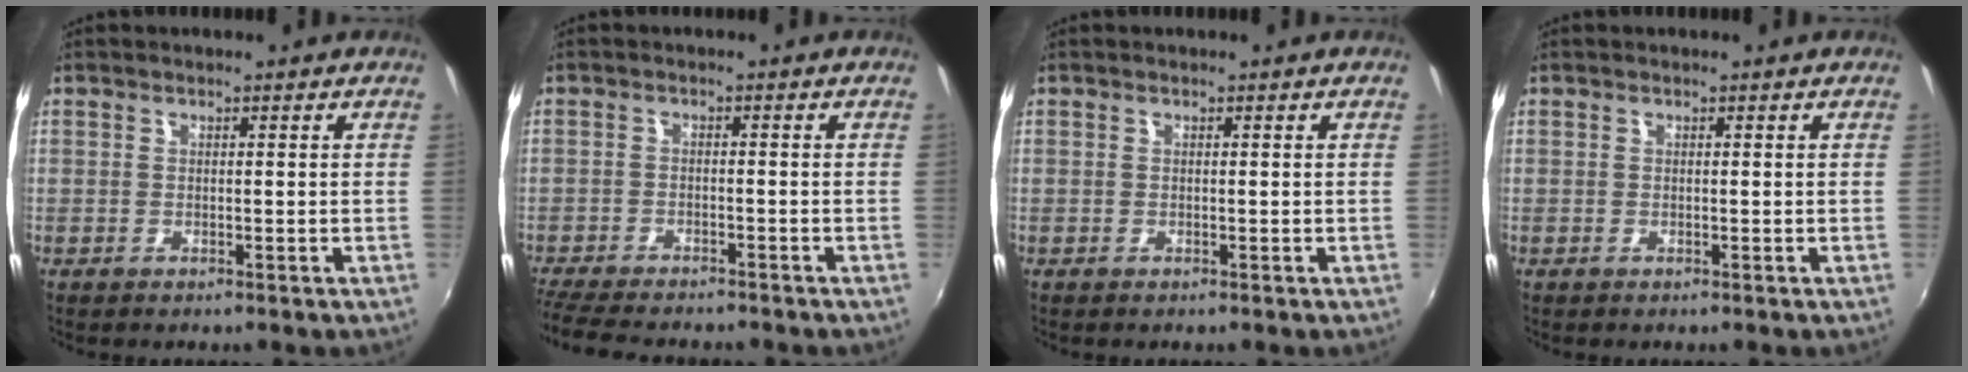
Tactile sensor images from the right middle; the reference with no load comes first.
{"total": 10.4, "force": [-9.2, 2.0, 4.3], "torque": [-0.112, -0.025, -0.154]}
{"total": 0.0}
{"total": 0.0}